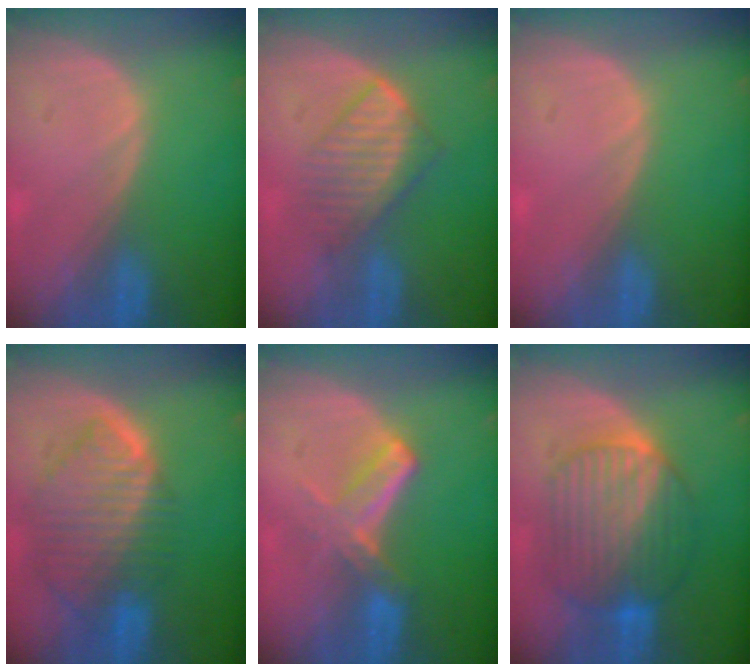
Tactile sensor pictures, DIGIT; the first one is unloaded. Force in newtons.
{"total": 6.0, "press": 5.9, "slide": 1.1}
{"total": 0.6, "press": 0.1, "slide": 0.6}
{"total": 10.1, "press": 8.5, "slide": 5.3}
{"total": 5.8, "press": 5.4, "slide": 2.1}
{"total": 10.2, "press": 10.1, "slide": 0.7}